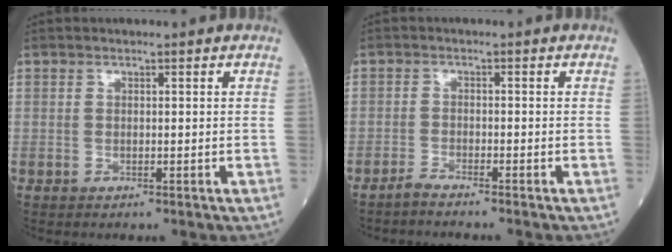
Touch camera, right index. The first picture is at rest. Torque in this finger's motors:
{"motor_torque": [-0.07, -0.33, 0.06, -0.01]}